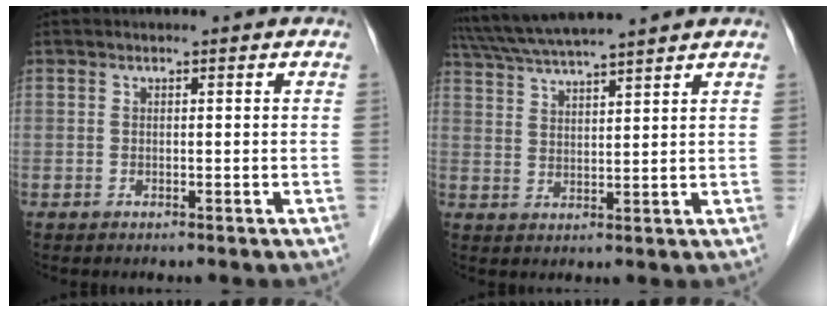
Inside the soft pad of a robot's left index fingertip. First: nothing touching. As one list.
[{"total": 10.8, "force": [9.6, -0.5, 4.9], "torque": [-0.092, 0.032, 0.158]}]